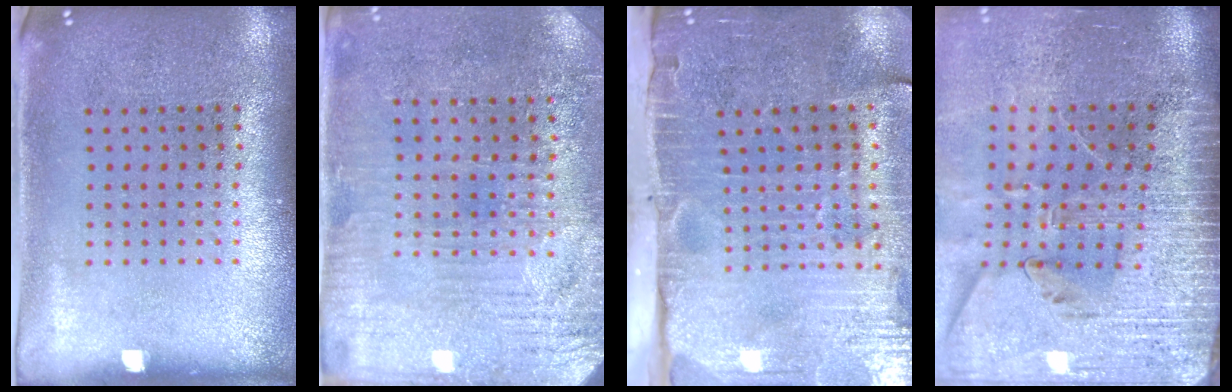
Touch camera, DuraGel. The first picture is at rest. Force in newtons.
{"total": 3.2, "press": 3.1, "slide": 0.8}
{"total": 4.7, "press": 3.9, "slide": 2.6}
{"total": 3.7, "press": 3.2, "slide": 1.9}